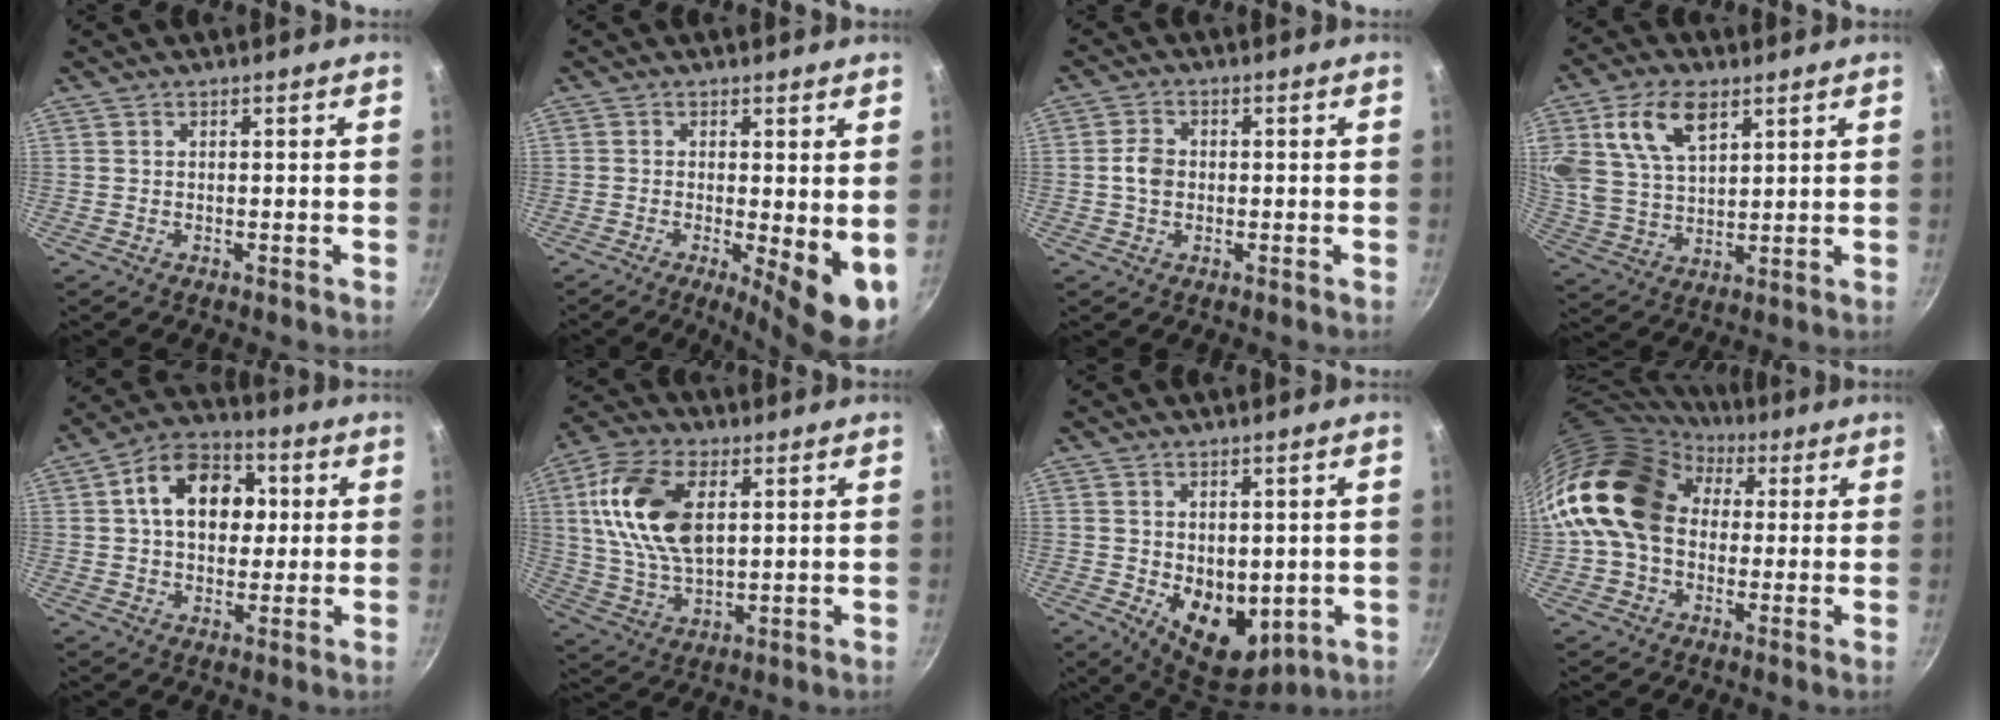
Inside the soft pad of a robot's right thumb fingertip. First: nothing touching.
{"total": 9.2, "force": [-1.2, 2.7, 8.7], "torque": [-0.107, -0.012, -0.010]}
{"total": 3.8, "force": [-0.2, 2.9, 2.4], "torque": [-0.039, 0.011, -0.009]}
{"total": 13.3, "force": [5.9, 7.7, 9.0], "torque": [-0.157, -0.016, 0.119]}
{"total": 14.3, "force": [2.7, 10.2, 9.6], "torque": [-0.112, 0.018, 0.027]}
{"total": 16.9, "force": [4.1, 9.7, 13.2], "torque": [-0.243, -0.005, 0.077]}
{"total": 10.7, "force": [-0.8, 7.4, 7.7], "torque": [-0.089, -0.029, 0.007]}
{"total": 18.7, "force": [2.6, 14.2, 11.8], "torque": [-0.193, 0.040, 0.035]}